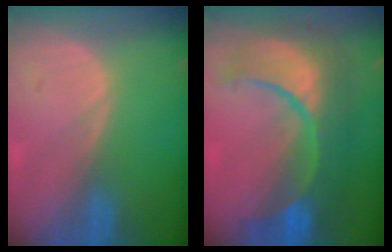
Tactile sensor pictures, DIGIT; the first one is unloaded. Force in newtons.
{"total": 12.1, "press": 12.0, "slide": 1.5}